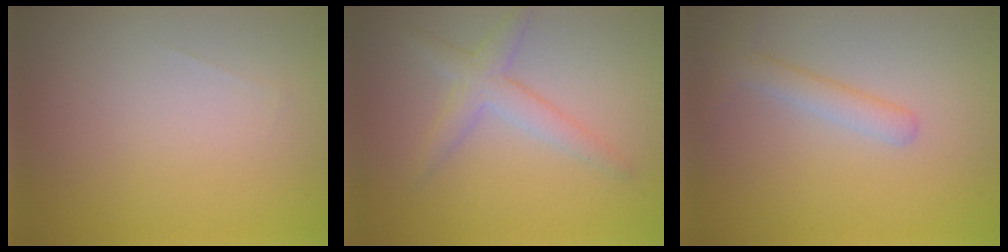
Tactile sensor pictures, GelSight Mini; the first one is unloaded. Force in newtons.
{"total": 2.2, "press": 2.2, "slide": 0.2}
{"total": 2.0, "press": 2.0, "slide": 0.1}